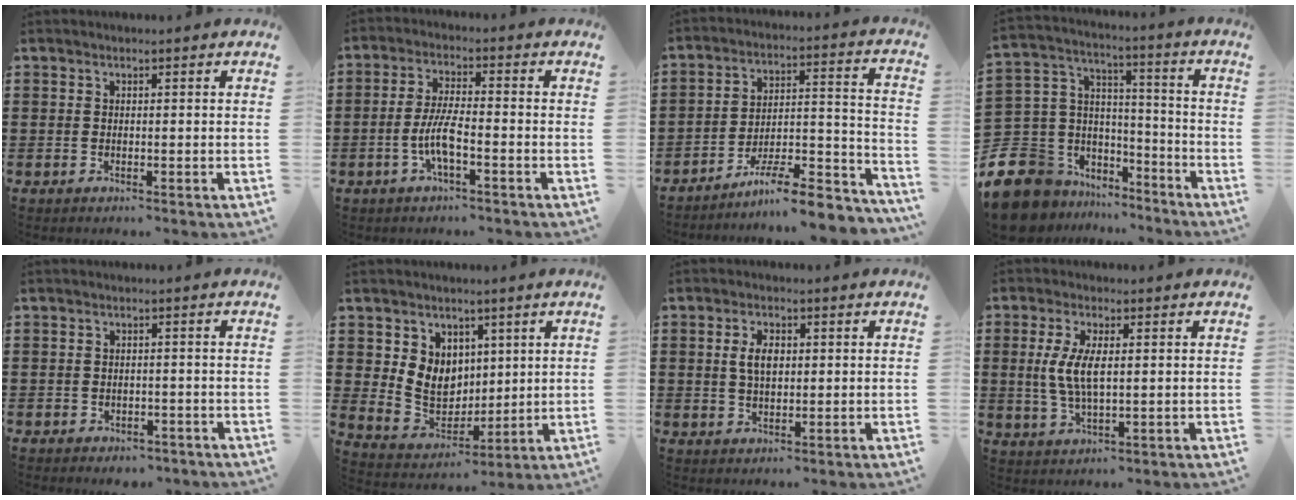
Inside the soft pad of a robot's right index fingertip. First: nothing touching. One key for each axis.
{"total": 5.8, "fx": -2.1, "fy": 1.2, "fz": 5.3, "tx": -0.124, "ty": -0.011, "tz": -0.048}
{"total": 9.5, "fx": -7.9, "fy": 1.3, "fz": 5.0, "tx": -0.066, "ty": 0.016, "tz": -0.147}
{"total": 10.3, "fx": -6.6, "fy": 7.6, "fz": 2.0, "tx": -0.101, "ty": -0.002, "tz": -0.128}
{"total": 1.6, "fx": -1.5, "fy": 0.4, "fz": -0.1, "tx": -0.002, "ty": 0.002, "tz": -0.036}
{"total": 7.3, "fx": 2.1, "fy": 6.6, "fz": 2.1, "tx": -0.056, "ty": -0.005, "tz": 0.045}
{"total": 3.9, "fx": 0.6, "fy": 1.9, "fz": 3.4, "tx": -0.061, "ty": 0.005, "tz": 0.007}
{"total": 6.0, "fx": 0.6, "fy": 2.2, "fz": 5.6, "tx": -0.124, "ty": 0.001, "tz": 0.004}